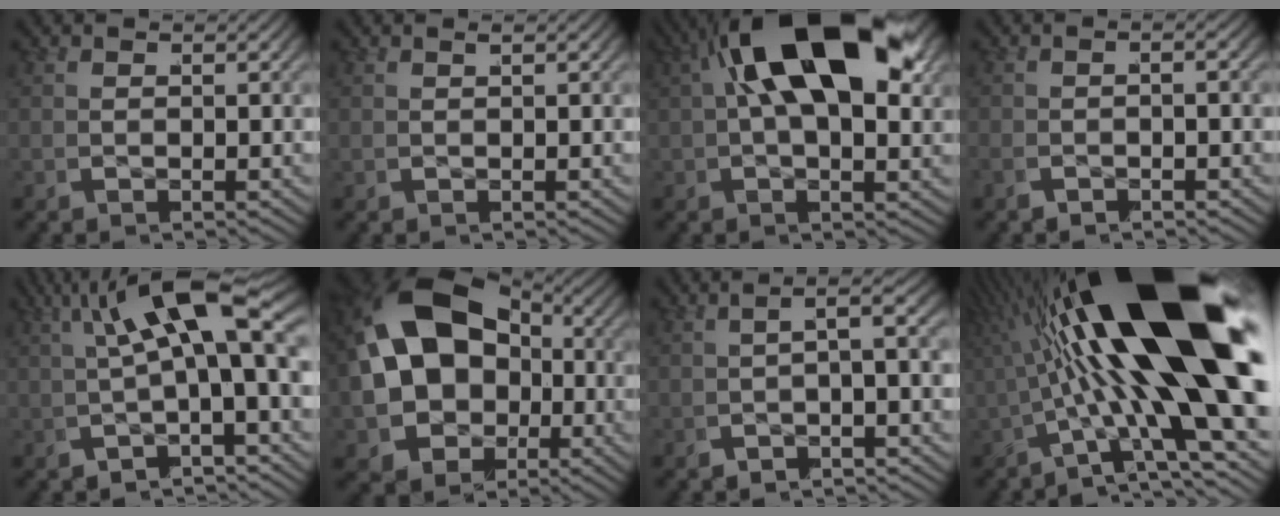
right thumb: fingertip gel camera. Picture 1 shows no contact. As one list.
[{"total": 0.5, "force": [0.3, -0.4, -0.1], "torque": [0.005, 0.008, 0.005]}, {"total": 14.0, "force": [2.5, 6.4, 12.2], "torque": [-0.217, 0.009, 0.037]}, {"total": 1.2, "force": [-1.1, -0.2, 0.0], "torque": [-0.012, 0.003, -0.028]}, {"total": 7.3, "force": [1.8, 2.1, 6.7], "torque": [-0.096, 0.028, 0.018]}, {"total": 17.4, "force": [-1.6, 13.3, 11.1], "torque": [-0.279, -0.061, -0.003]}, {"total": 1.5, "force": [-0.4, -0.5, 1.3], "torque": [-0.037, 0.016, -0.010]}, {"total": 20.5, "force": [1.9, 6.9, 19.2], "torque": [-0.318, 0.021, 0.022]}]